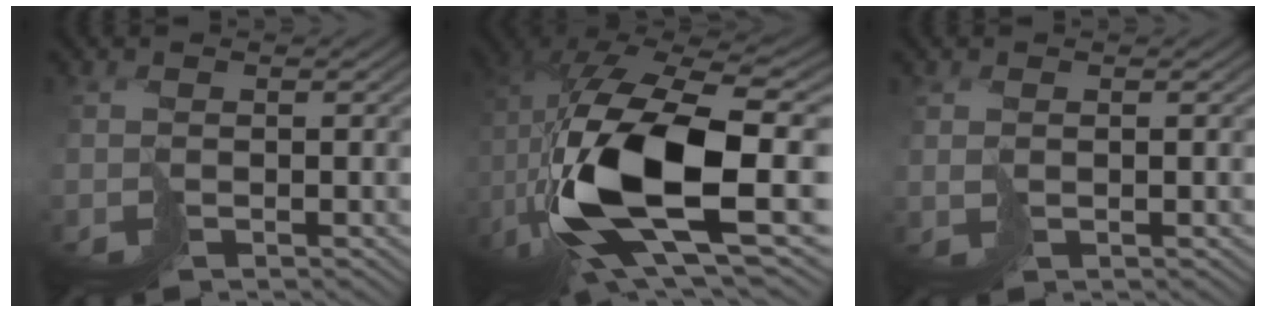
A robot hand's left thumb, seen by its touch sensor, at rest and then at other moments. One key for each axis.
{"total": 18.3, "fx": -0.4, "fy": 10.1, "fz": 15.2, "tx": -0.331, "ty": -0.037, "tz": 0.019}
{"total": 0.9, "fx": 0.7, "fy": 0.4, "fz": 0.4, "tx": -0.008, "ty": -0.003, "tz": 0.022}